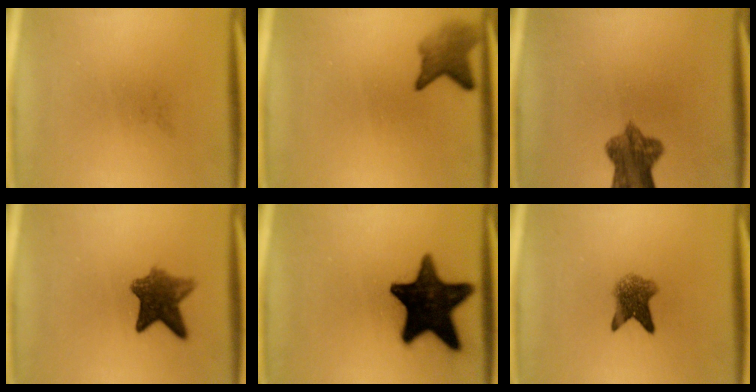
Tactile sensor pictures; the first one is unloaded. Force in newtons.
{"total": 4.1}
{"total": 7.6}
{"total": 7.0}
{"total": 18.4}
{"total": 4.9}